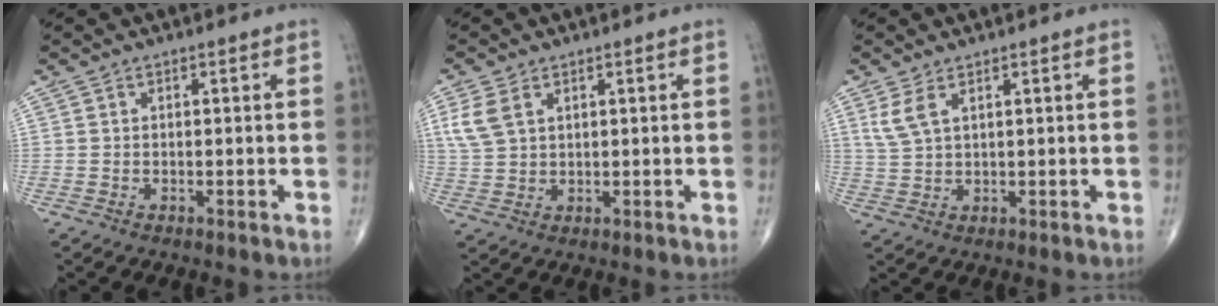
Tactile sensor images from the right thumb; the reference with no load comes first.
{"total": 5.4, "force": [2.3, 3.3, 3.5], "torque": [-0.078, 0.000, 0.054]}
{"total": 3.9, "force": [2.0, 1.6, 2.9], "torque": [-0.068, 0.000, 0.051]}